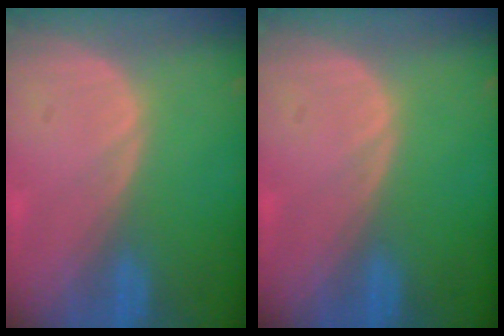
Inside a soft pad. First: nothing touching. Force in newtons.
{"total": 0.0}